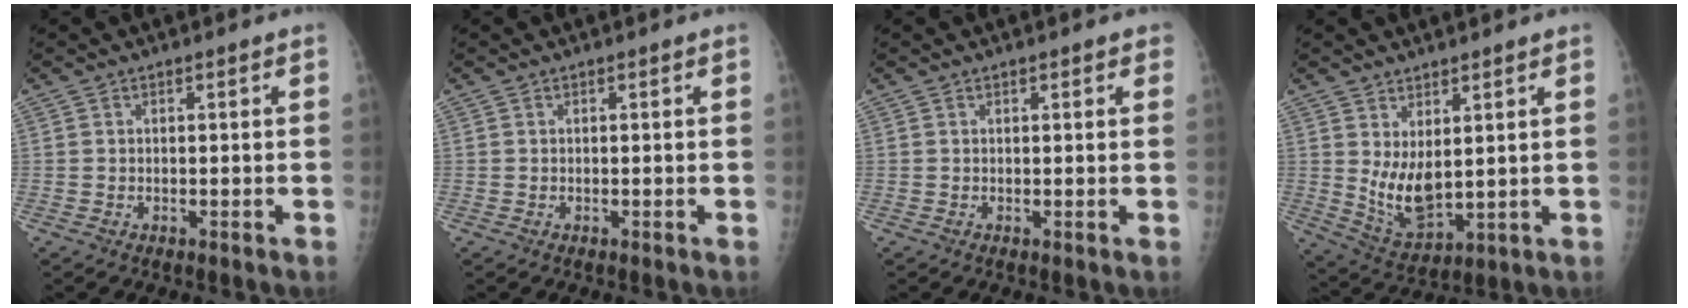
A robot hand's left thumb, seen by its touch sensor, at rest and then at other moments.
{"total": 0.0}
{"total": 1.3, "force": [0.9, 0.6, 0.8], "torque": [-0.005, -0.001, 0.008]}
{"total": 8.5, "force": [2.1, 4.1, 7.1], "torque": [-0.116, -0.033, 0.057]}